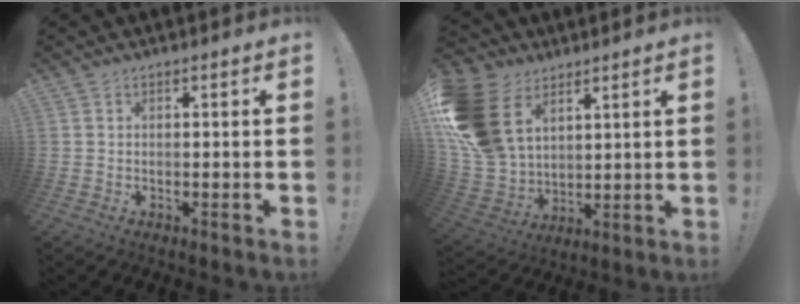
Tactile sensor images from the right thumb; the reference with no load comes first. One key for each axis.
{"total": 20.8, "fx": 8.4, "fy": 14.8, "fz": 12.0, "tx": -0.235, "ty": -0.047, "tz": 0.164}